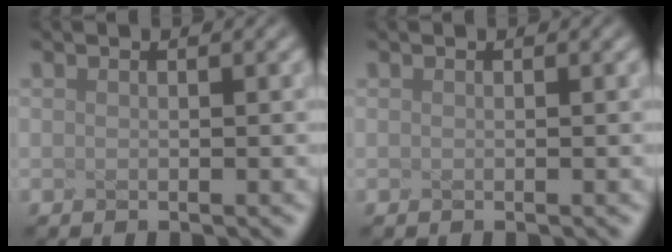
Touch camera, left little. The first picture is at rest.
{"total": 0.0}